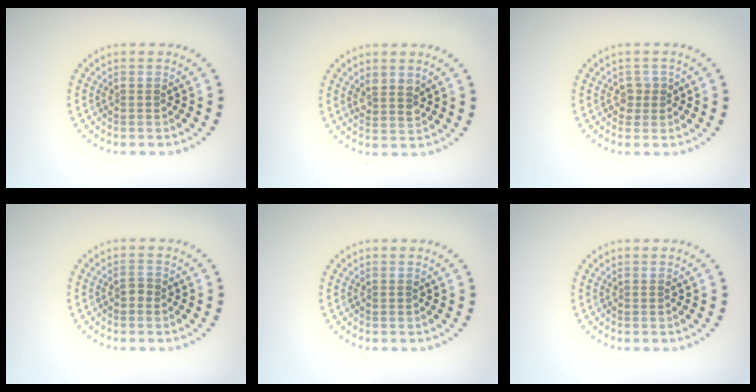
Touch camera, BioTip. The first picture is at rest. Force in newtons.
{"total": 1.7, "press": 1.5, "slide": 0.8}
{"total": 1.4, "press": 1.2, "slide": 0.7}
{"total": 0.8, "press": 0.7, "slide": 0.2}
{"total": 0.0}
{"total": 0.0}